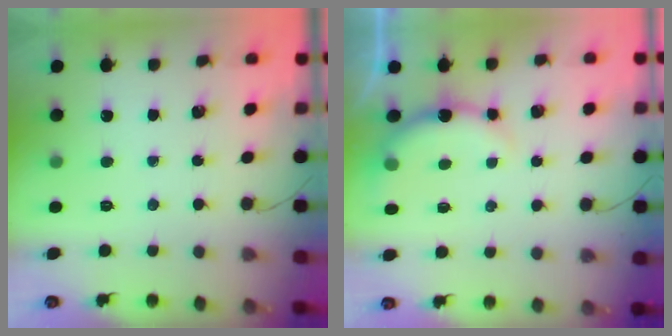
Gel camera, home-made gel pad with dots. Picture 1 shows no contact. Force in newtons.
{"total": 5.6, "press": 5.6, "slide": 0.8}